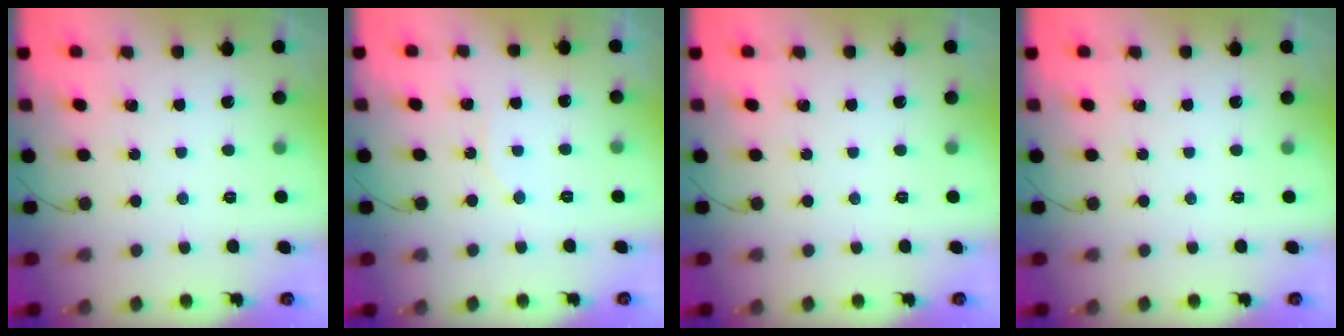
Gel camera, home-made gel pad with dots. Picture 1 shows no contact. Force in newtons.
{"total": 3.5, "press": 3.5, "slide": 0.5}
{"total": 0.0}
{"total": 0.0}